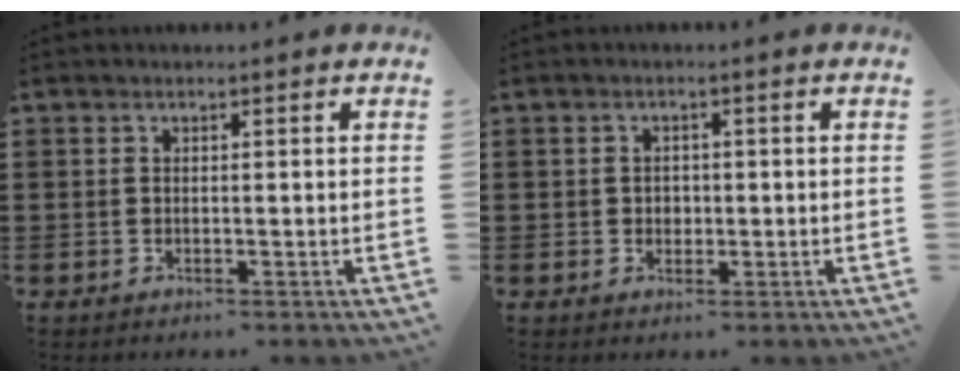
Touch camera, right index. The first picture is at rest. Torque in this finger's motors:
{"motor_torque": [1.30, -0.23, 0.13, 0.01]}